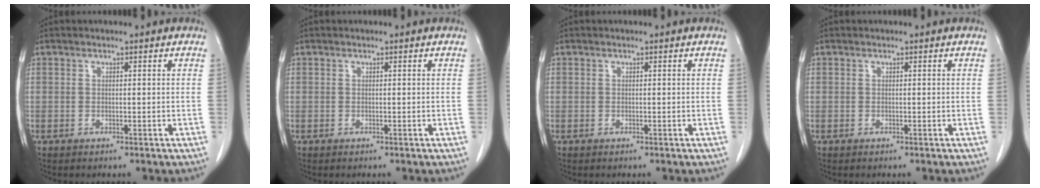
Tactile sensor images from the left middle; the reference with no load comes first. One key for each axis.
{"total": 0.0}
{"total": 0.0}
{"total": 0.0}